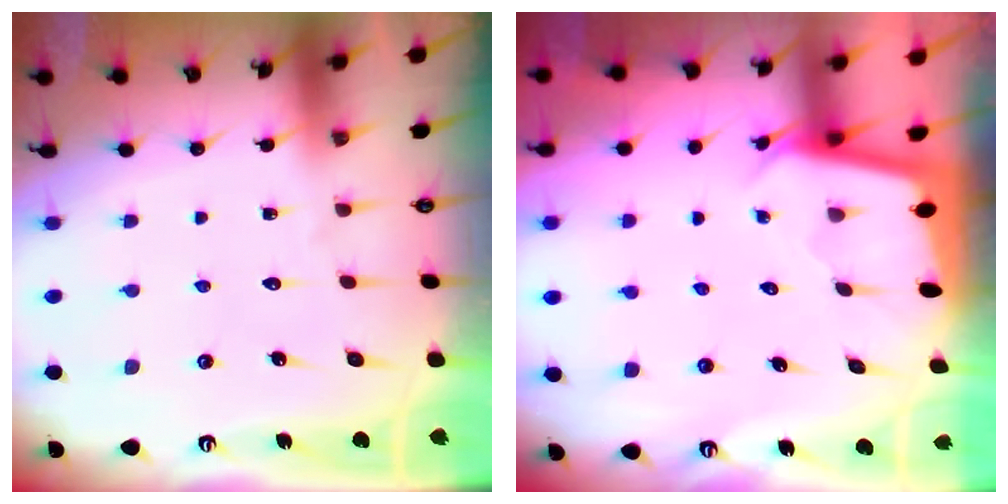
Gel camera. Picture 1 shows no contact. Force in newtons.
{"total": 1.8, "press": 1.8, "slide": 0.1}